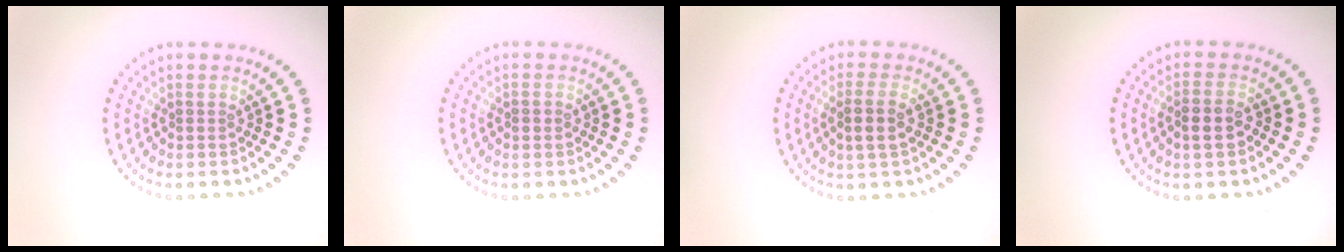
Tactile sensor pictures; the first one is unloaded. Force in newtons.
{"total": 1.0, "press": 1.0, "slide": 0.2}
{"total": 2.4, "press": 2.1, "slide": 1.1}
{"total": 2.0, "press": 1.9, "slide": 0.4}